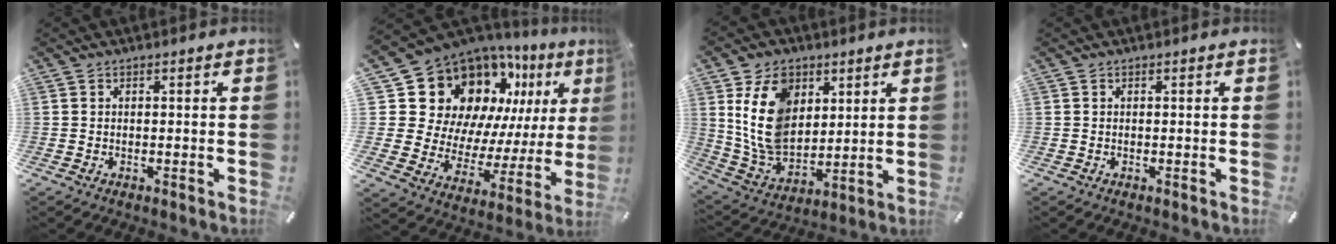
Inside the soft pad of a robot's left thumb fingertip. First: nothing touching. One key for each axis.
{"total": 18.6, "fx": 11.0, "fy": 13.2, "fz": 7.2, "tx": -0.114, "ty": -0.107, "tz": 0.224}
{"total": 14.7, "fx": 5.1, "fy": 10.8, "fz": 8.5, "tx": -0.179, "ty": -0.016, "tz": 0.096}
{"total": 0.0}